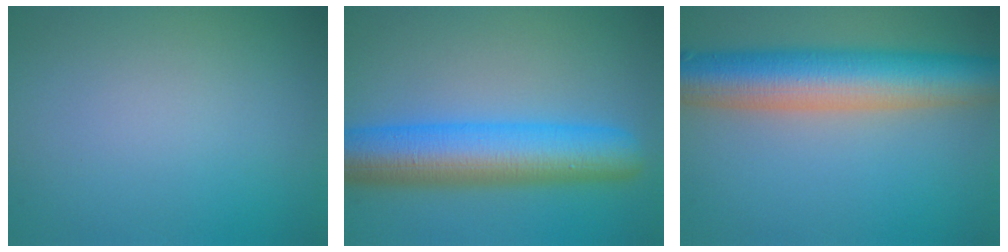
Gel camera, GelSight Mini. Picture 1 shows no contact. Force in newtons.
{"total": 9.4, "press": 9.4, "slide": 0.2}
{"total": 10.2, "press": 10.2, "slide": 0.6}